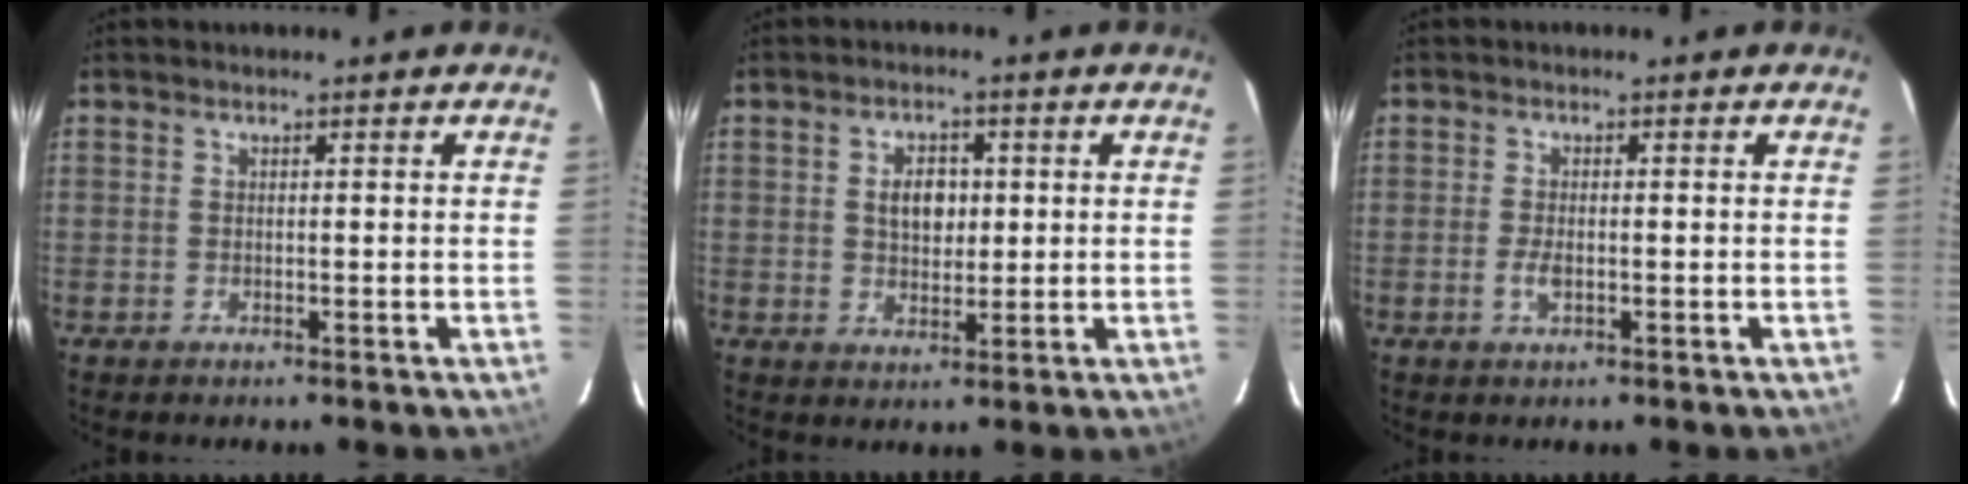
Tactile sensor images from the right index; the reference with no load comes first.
{"total": 5.1, "force": [0.8, 3.5, 3.6], "torque": [-0.057, 0.009, 0.017]}
{"total": 2.4, "force": [-0.7, 1.0, 2.1], "torque": [-0.041, -0.003, -0.012]}